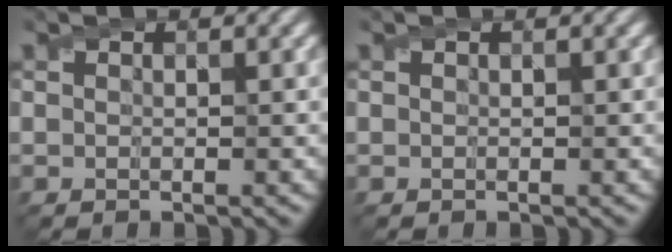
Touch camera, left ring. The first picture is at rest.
{"total": 0.0}